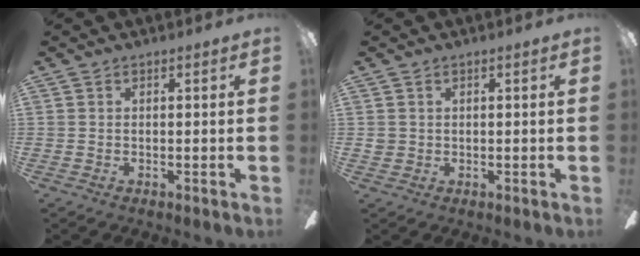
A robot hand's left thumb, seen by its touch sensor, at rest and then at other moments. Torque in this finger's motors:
{"motor_torque": [-0.10, 0.52, 0.11, -0.32, 0.00]}